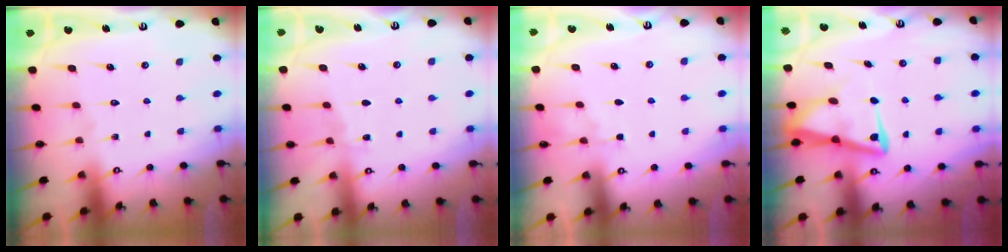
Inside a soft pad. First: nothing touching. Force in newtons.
{"total": 3.9, "press": 3.9, "slide": 0.5}
{"total": 2.7, "press": 2.7, "slide": 0.4}
{"total": 8.4, "press": 8.3, "slide": 0.9}